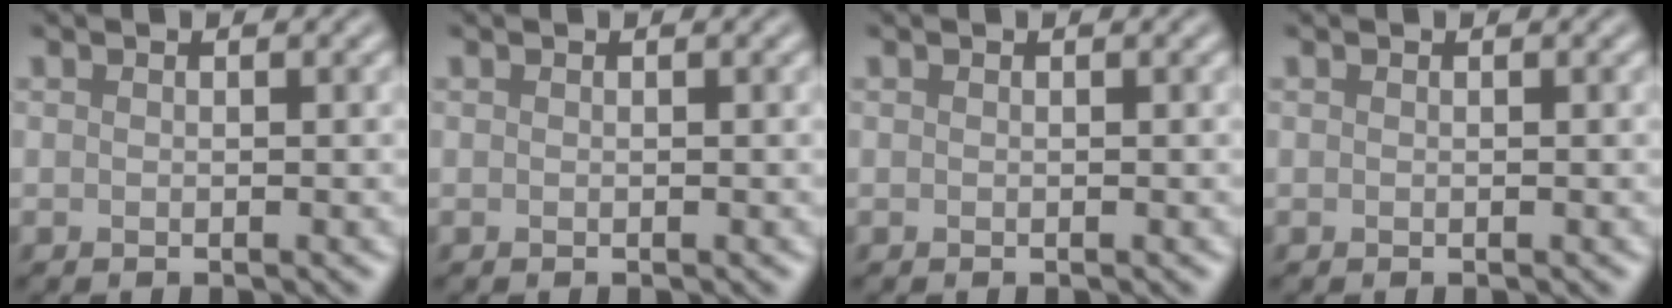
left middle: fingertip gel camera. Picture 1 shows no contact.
{"total": 0.0}
{"total": 0.0}
{"total": 0.0}